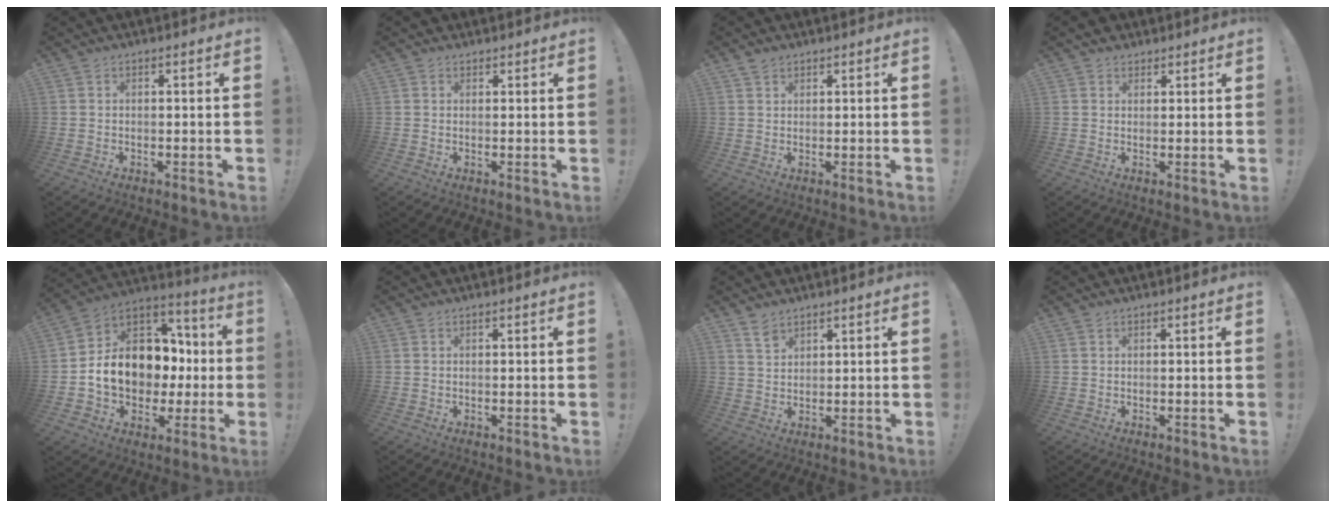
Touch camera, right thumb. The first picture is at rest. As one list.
[{"total": 1.6, "force": [1.0, 1.1, 0.3], "torque": [-0.007, 0.001, 0.020]}, {"total": 2.1, "force": [1.6, 1.2, 0.6], "torque": [-0.007, -0.005, 0.031]}, {"total": 2.6, "force": [1.7, 2.0, 0.5], "torque": [-0.006, -0.004, 0.031]}, {"total": 15.9, "force": [-0.5, 12.6, 9.6], "torque": [-0.149, 0.008, 0.008]}, {"total": 0.0}, {"total": 3.8, "force": [2.9, 2.0, 1.3], "torque": [-0.010, -0.022, 0.054]}, {"total": 0.0}]